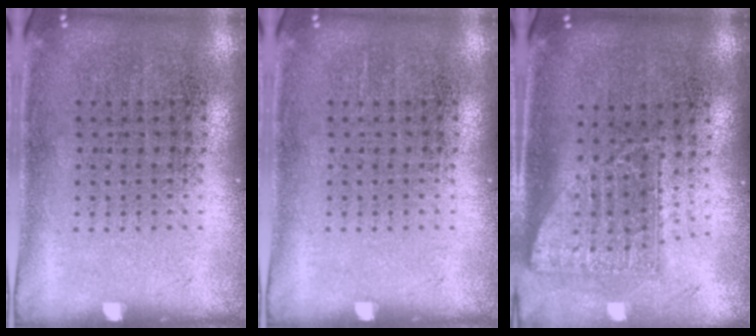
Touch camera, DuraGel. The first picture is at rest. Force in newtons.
{"total": 0.0}
{"total": 1.7, "press": 1.3, "slide": 1.1}